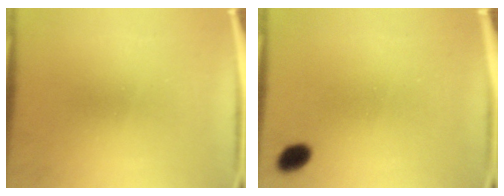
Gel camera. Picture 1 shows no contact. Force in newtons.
{"total": 3.2}